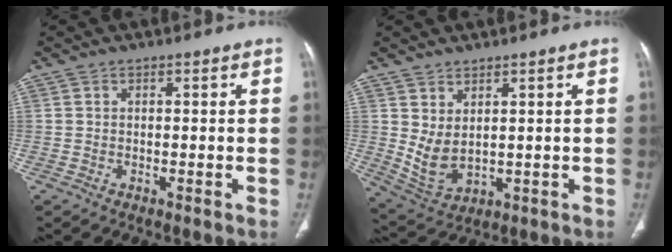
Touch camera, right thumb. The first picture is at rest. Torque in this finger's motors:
{"motor_torque": [-0.37, 0.50, 0.27, 0.36, 0.07]}